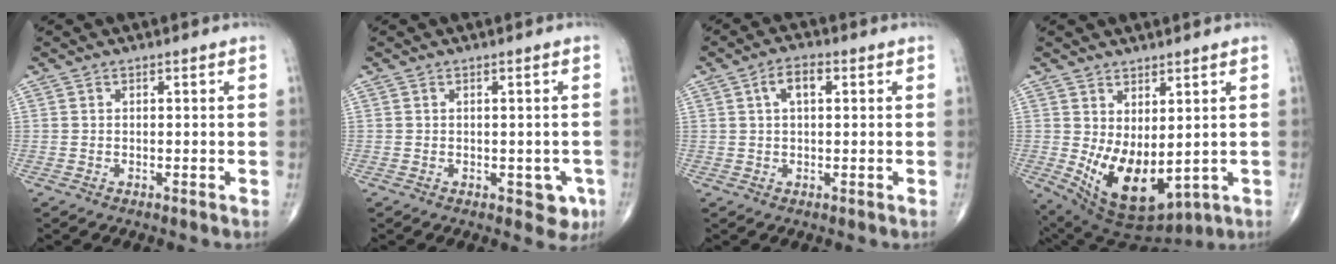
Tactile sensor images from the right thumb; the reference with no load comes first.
{"total": 3.7, "force": [-1.2, 2.2, 2.8], "torque": [-0.003, 0.001, -0.010]}
{"total": 4.5, "force": [1.3, 2.2, 3.7], "torque": [-0.066, 0.012, 0.022]}
{"total": 12.5, "force": [-0.4, 6.5, 10.7], "torque": [-0.168, -0.022, 0.025]}